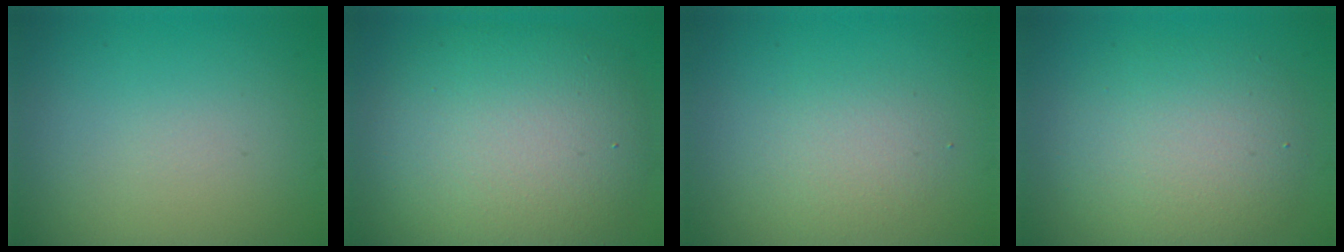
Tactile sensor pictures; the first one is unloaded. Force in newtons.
{"total": 10.6, "press": 10.6, "slide": 0.3}
{"total": 2.0, "press": 2.0, "slide": 0.1}
{"total": 5.7, "press": 5.7, "slide": 0.4}